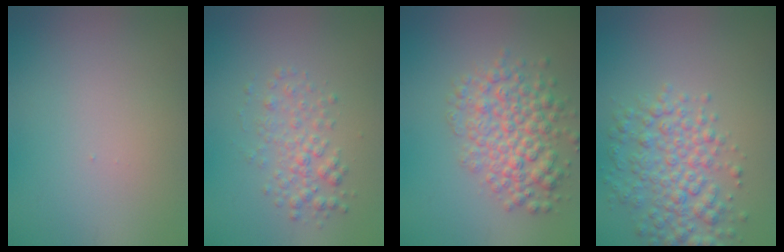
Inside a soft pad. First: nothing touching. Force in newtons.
{"total": 2.5, "press": 2.5, "slide": 0.0}
{"total": 5.2, "press": 5.2, "slide": 0.2}
{"total": 5.0, "press": 5.0, "slide": 0.1}